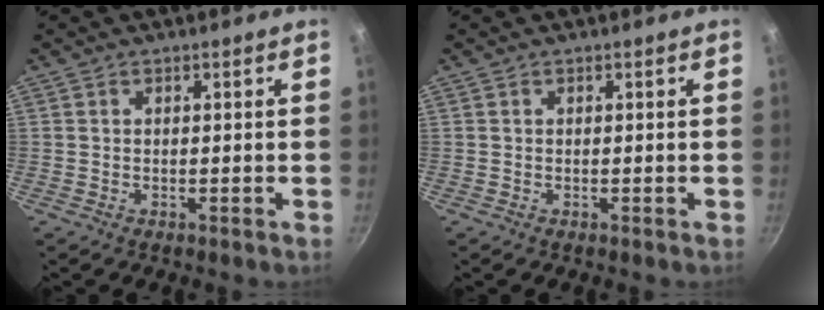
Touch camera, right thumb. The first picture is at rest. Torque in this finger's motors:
{"motor_torque": [0.00, 0.00, 0.01, -0.01, 0.00]}